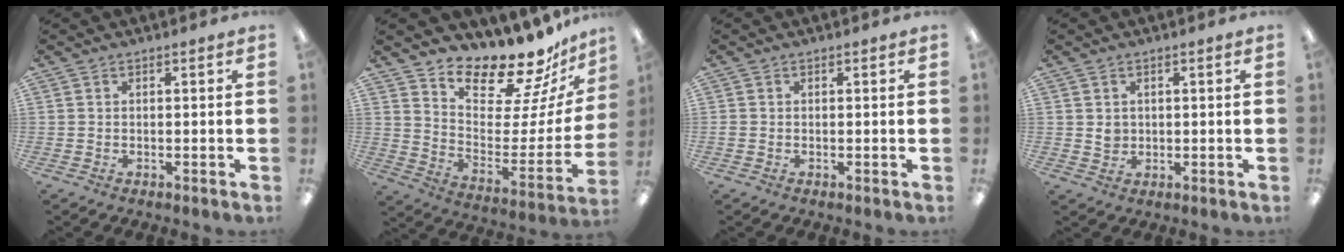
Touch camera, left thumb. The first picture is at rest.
{"total": 16.9, "force": [15.5, 4.6, 4.9], "torque": [-0.078, -0.144, 0.265]}
{"total": 0.6, "force": [-0.1, 0.5, 0.2], "torque": [-0.003, 0.003, -0.003]}
{"total": 2.5, "force": [0.7, 2.2, 0.9], "torque": [-0.011, 0.000, 0.011]}